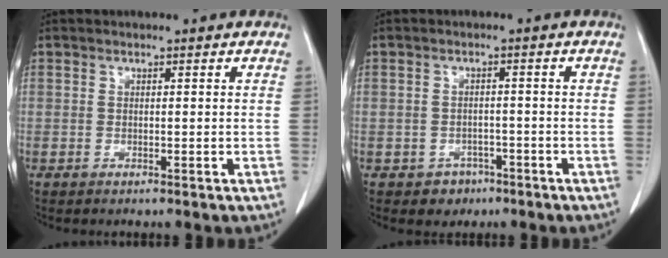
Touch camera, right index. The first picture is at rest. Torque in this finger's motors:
{"motor_torque": [-0.45, -0.10, -0.17, -0.09]}